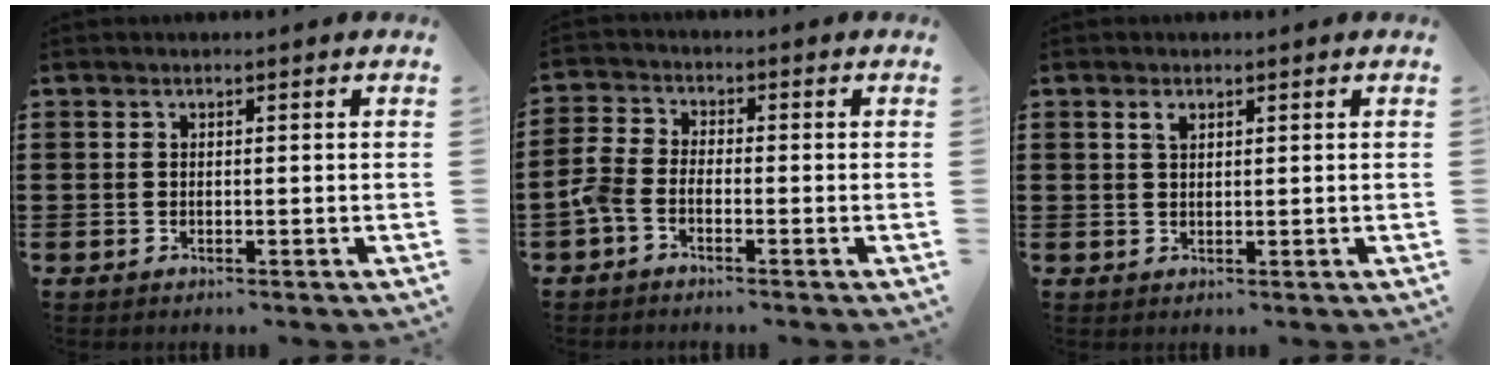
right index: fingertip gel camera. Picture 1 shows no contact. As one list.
[{"total": 3.3, "force": [-2.4, 1.4, 1.9], "torque": [-0.062, -0.004, -0.055]}, {"total": 1.4, "force": [0.8, 0.7, 0.9], "torque": [-0.020, 0.005, 0.013]}]